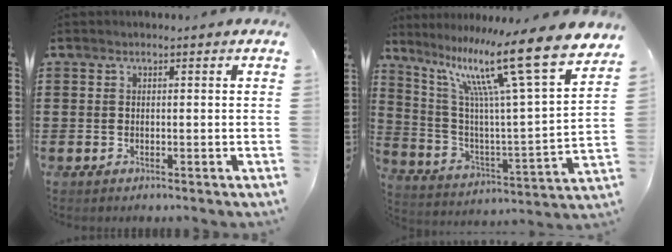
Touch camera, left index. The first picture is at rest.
{"total": 16.5, "force": [11.2, 1.1, 12.0], "torque": [-0.234, -0.074, 0.172]}